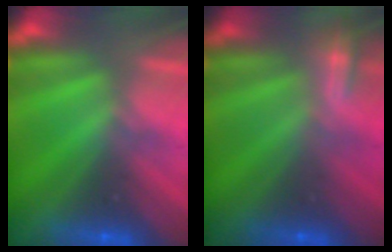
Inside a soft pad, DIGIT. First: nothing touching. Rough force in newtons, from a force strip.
{"total": 2.0}